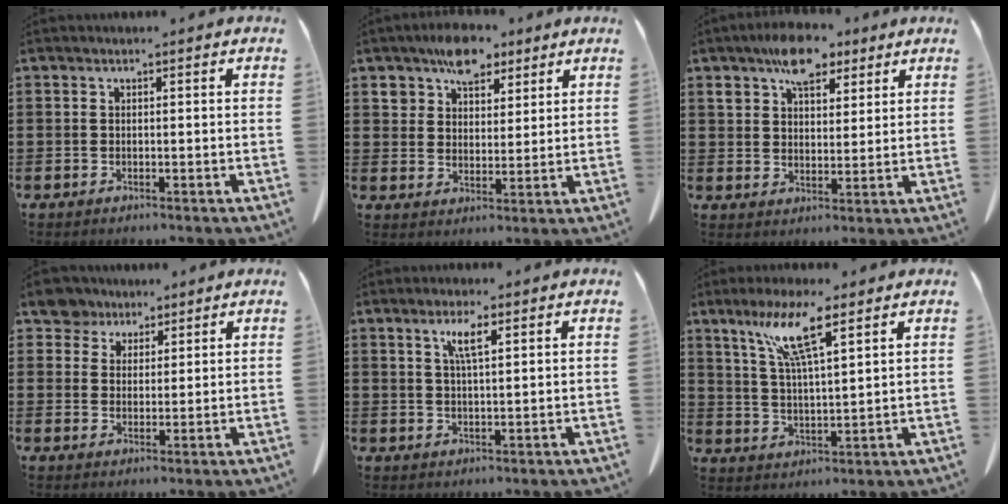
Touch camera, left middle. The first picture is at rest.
{"total": 7.1, "force": [5.3, 4.1, 2.4], "torque": [-0.054, -0.001, 0.097]}
{"total": 8.1, "force": [5.9, 4.0, 3.9], "torque": [-0.072, -0.005, 0.106]}
{"total": 5.0, "force": [4.1, 2.7, 0.8], "torque": [-0.032, -0.005, 0.076]}
{"total": 3.9, "force": [2.0, 0.7, 3.3], "torque": [-0.070, 0.004, 0.033]}
{"total": 8.9, "force": [5.7, 1.0, 6.7], "torque": [-0.146, -0.005, 0.099]}